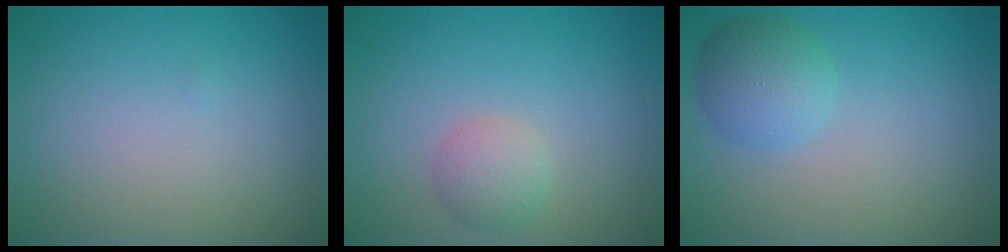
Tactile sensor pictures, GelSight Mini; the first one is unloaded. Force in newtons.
{"total": 2.1, "press": 2.1, "slide": 0.1}
{"total": 3.1, "press": 3.1, "slide": 0.2}